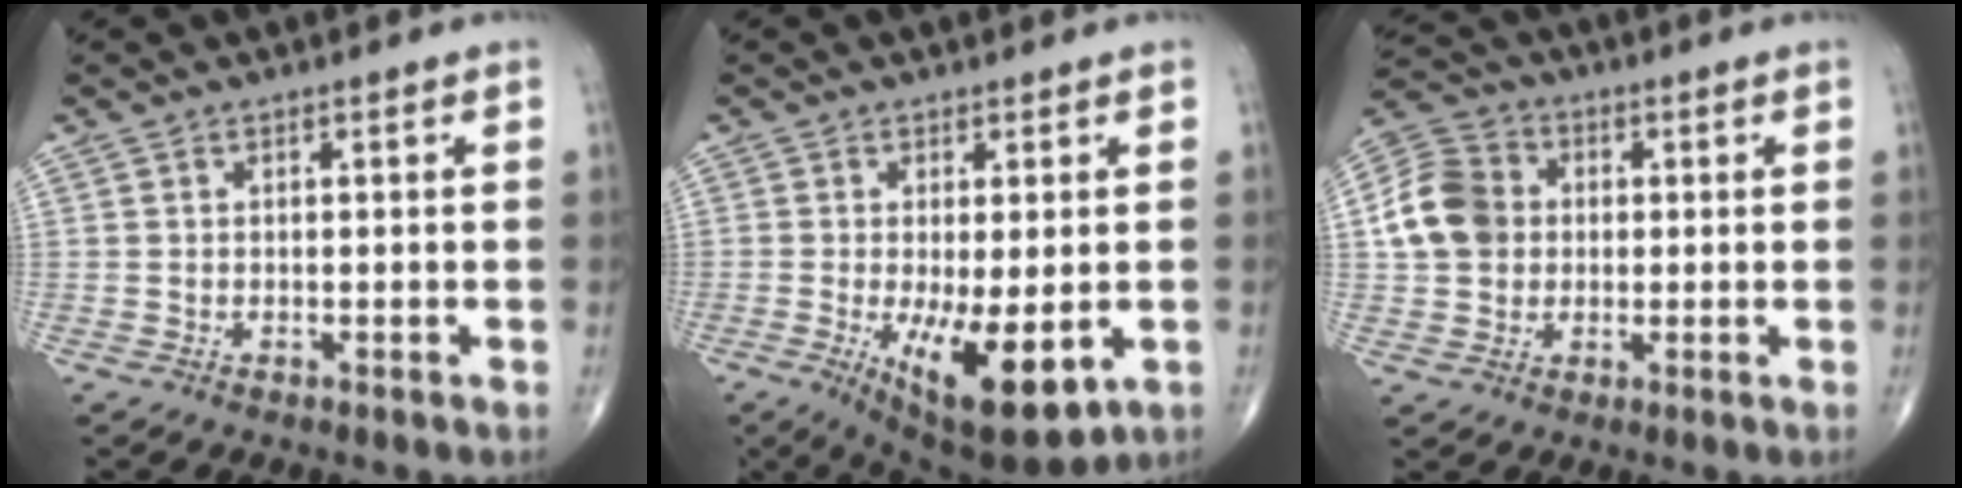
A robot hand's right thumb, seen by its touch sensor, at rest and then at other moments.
{"total": 12.8, "force": [-3.4, 4.6, 11.5], "torque": [-0.176, -0.025, -0.036]}
{"total": 10.6, "force": [0.6, 9.0, 5.5], "torque": [-0.093, 0.022, 0.002]}